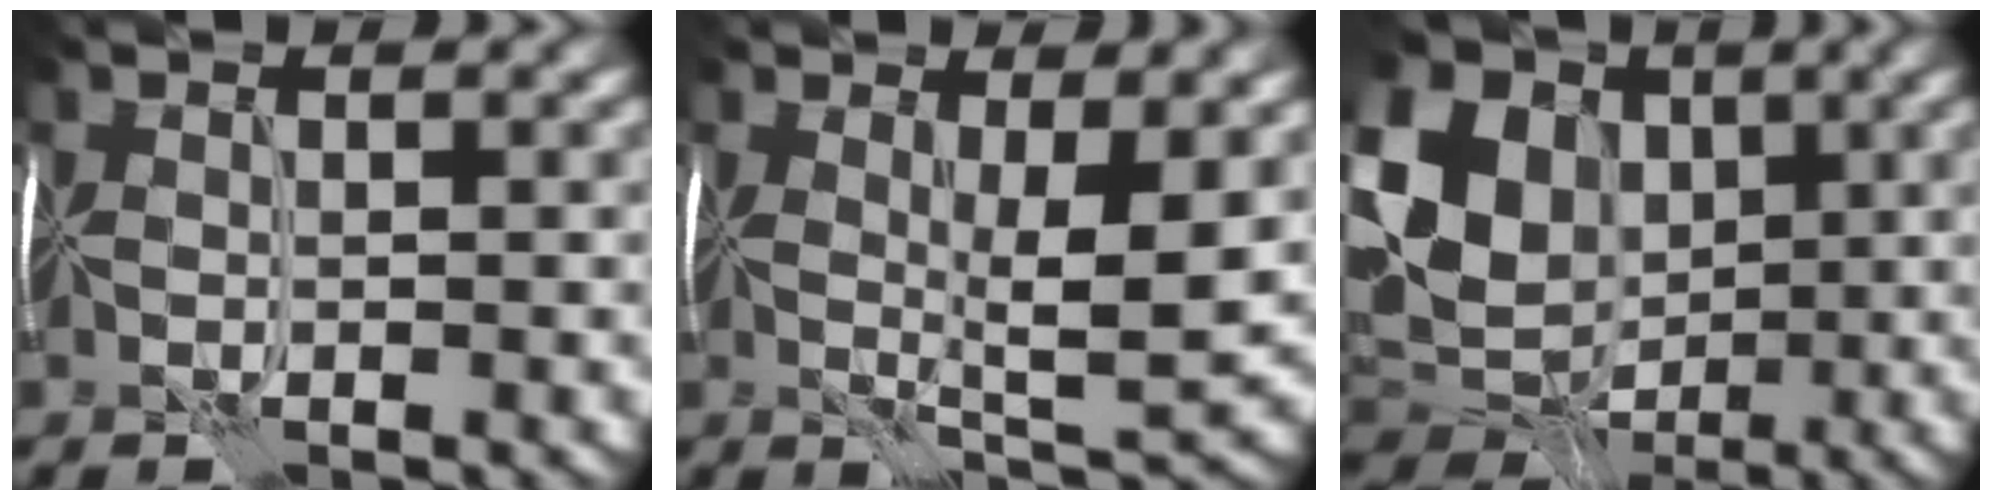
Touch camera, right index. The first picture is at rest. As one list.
[{"total": 4.4, "force": [1.0, 1.0, 4.2], "torque": [-0.066, -0.011, 0.020]}, {"total": 16.6, "force": [3.1, 13.7, 8.8], "torque": [-0.218, 0.033, 0.043]}]